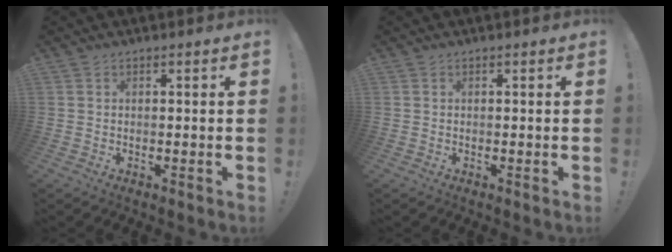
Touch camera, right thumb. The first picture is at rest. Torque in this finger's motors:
{"motor_torque": [0.00, 0.00, -0.04, 0.04, 0.01]}